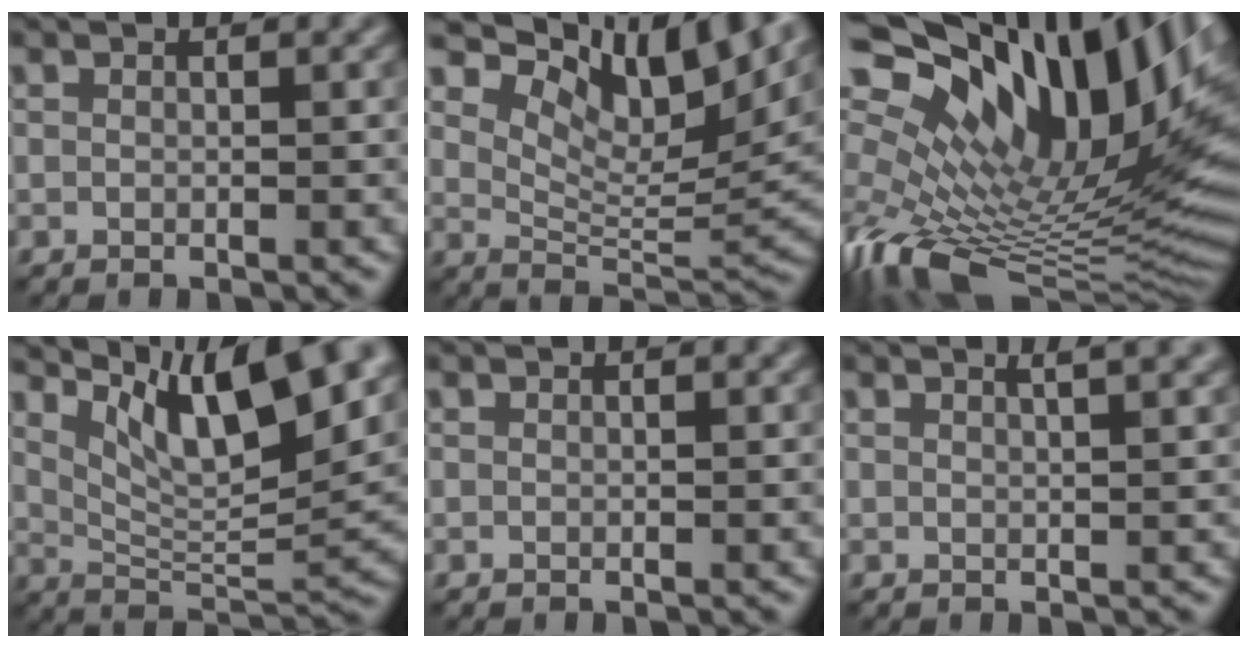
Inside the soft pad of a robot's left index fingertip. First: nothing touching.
{"total": 12.8, "force": [8.9, 4.0, 8.2], "torque": [-0.138, 0.013, 0.154]}
{"total": 18.4, "force": [4.6, 9.3, 15.2], "torque": [-0.261, 0.007, 0.092]}
{"total": 10.8, "force": [6.6, 3.3, 7.9], "torque": [-0.126, -0.001, 0.114]}
{"total": 0.0}
{"total": 3.3, "force": [2.1, 1.2, 2.2], "torque": [-0.010, 0.011, 0.002]}